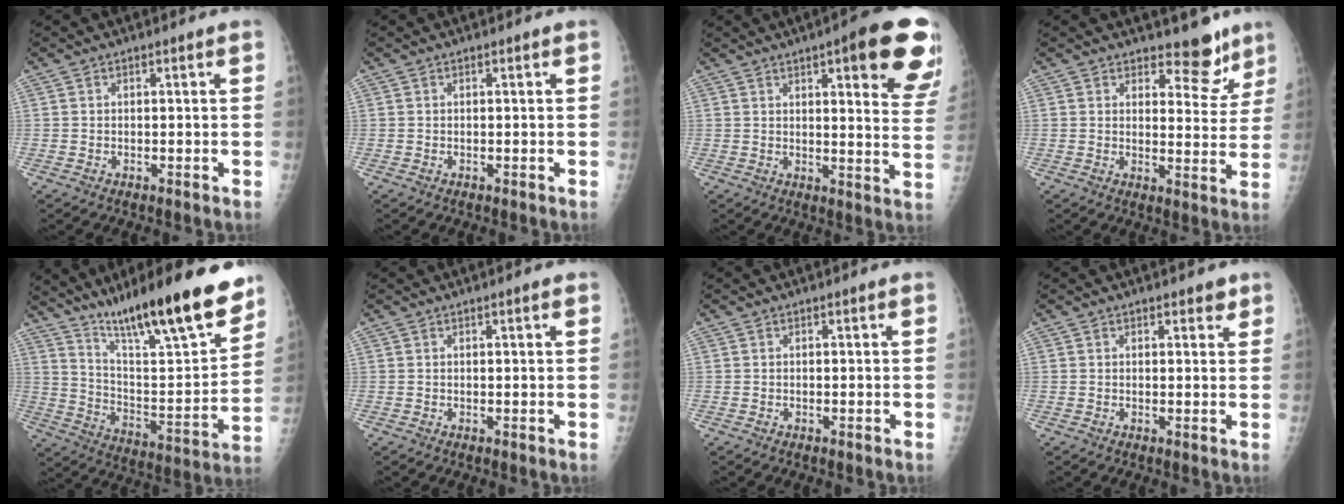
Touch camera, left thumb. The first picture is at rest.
{"total": 0.0}
{"total": 18.1, "force": [9.5, 4.4, 14.8], "torque": [-0.153, -0.037, 0.106]}
{"total": 7.4, "force": [6.0, 3.4, 2.6], "torque": [0.003, -0.046, 0.080]}
{"total": 24.7, "force": [17.9, 4.0, 16.6], "torque": [-0.236, -0.077, 0.300]}
{"total": 1.1, "force": [0.6, 0.1, 0.9], "torque": [-0.014, 0.000, 0.007]}
{"total": 0.0}
{"total": 2.1, "force": [1.5, 1.1, 1.1], "torque": [0.004, -0.006, 0.016]}